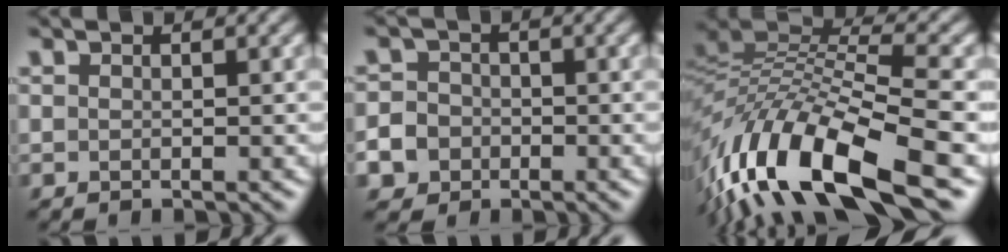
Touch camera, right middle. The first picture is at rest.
{"total": 8.8, "force": [-4.4, 7.3, 2.1], "torque": [-0.058, -0.027, -0.101]}
{"total": 14.1, "force": [-6.6, 4.9, 11.5], "torque": [-0.235, 0.019, -0.125]}